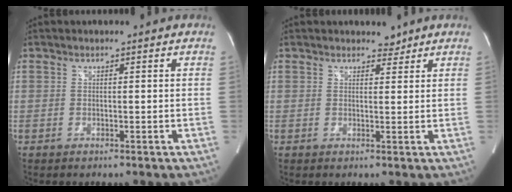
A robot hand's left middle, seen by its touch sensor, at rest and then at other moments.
{"total": 1.7, "force": [1.4, 0.8, 0.2], "torque": [-0.002, -0.001, 0.018]}